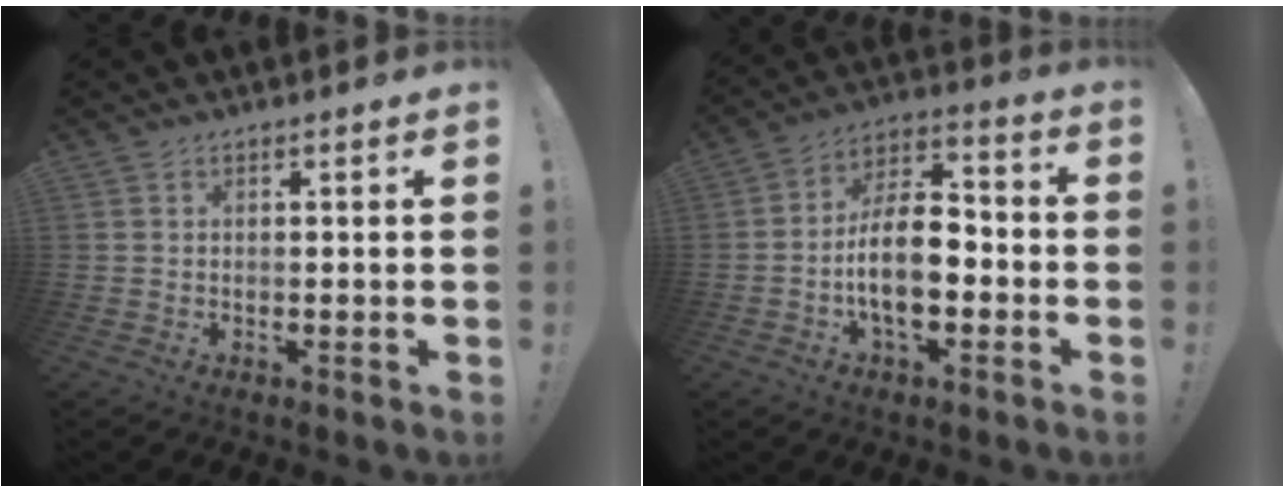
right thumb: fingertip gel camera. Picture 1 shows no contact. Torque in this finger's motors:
{"motor_torque": [2.20, 2.81, 1.41, -1.32, 0.33]}